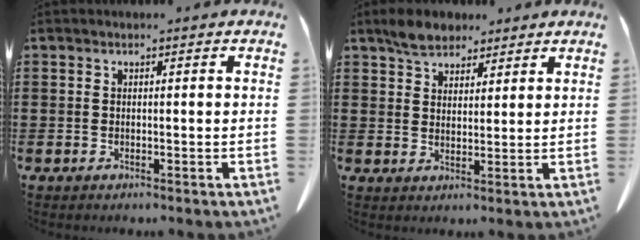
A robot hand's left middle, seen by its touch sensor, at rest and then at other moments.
{"total": 4.4, "force": [3.6, 2.3, 1.3], "torque": [-0.031, 0.002, 0.067]}